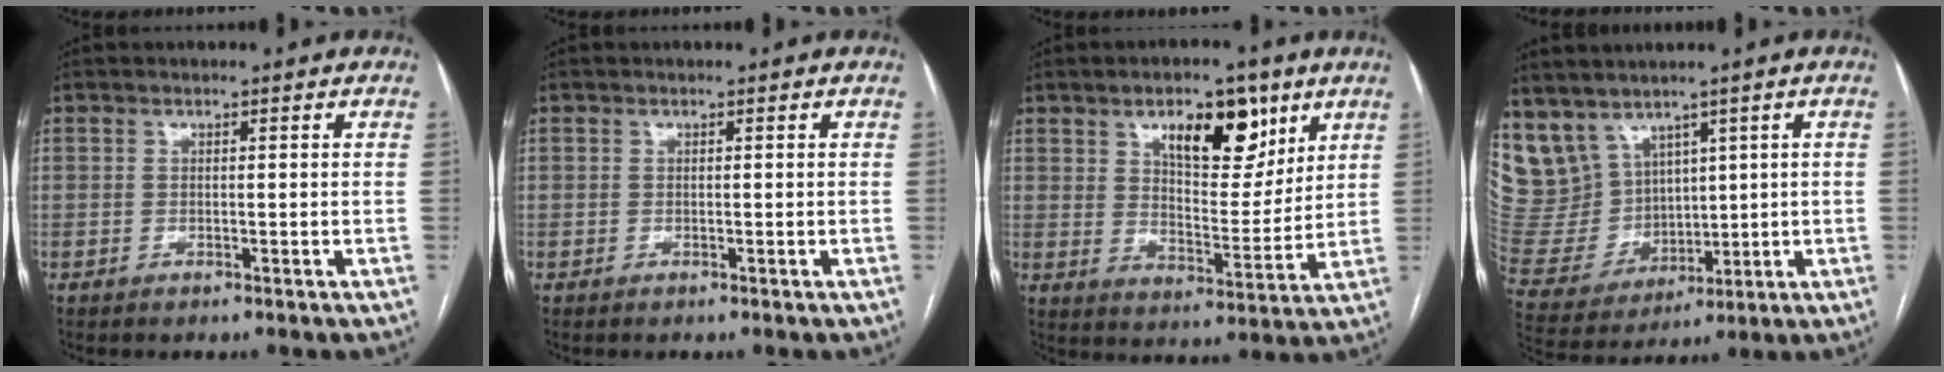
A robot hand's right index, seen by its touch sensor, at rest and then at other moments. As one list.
[{"total": 0.0}, {"total": 11.5, "force": [6.3, 4.8, 8.4], "torque": [-0.126, 0.001, 0.105]}, {"total": 11.7, "force": [7.5, 8.5, 2.9], "torque": [-0.090, 0.035, 0.188]}]